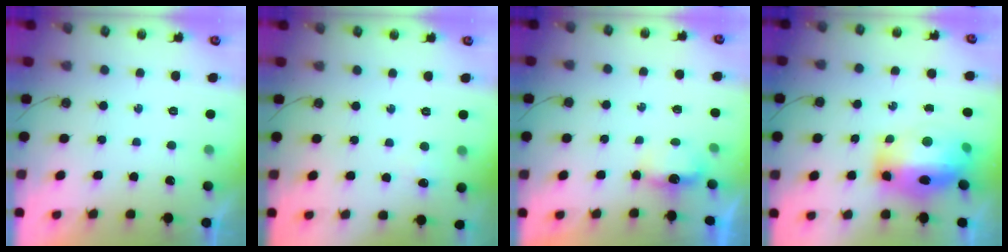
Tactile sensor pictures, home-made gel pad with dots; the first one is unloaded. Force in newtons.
{"total": 4.8, "press": 4.3, "slide": 2.0}
{"total": 3.5, "press": 3.3, "slide": 1.0}
{"total": 17.2, "press": 17.2, "slide": 1.6}